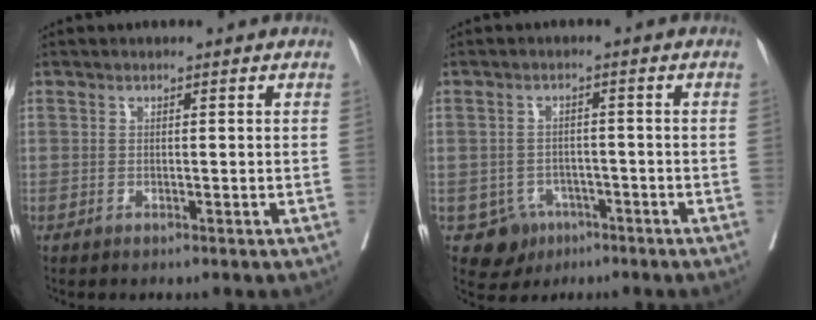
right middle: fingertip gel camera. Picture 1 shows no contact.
{"total": 4.1, "force": [-2.0, 3.5, 0.7], "torque": [-0.005, 0.007, -0.025]}